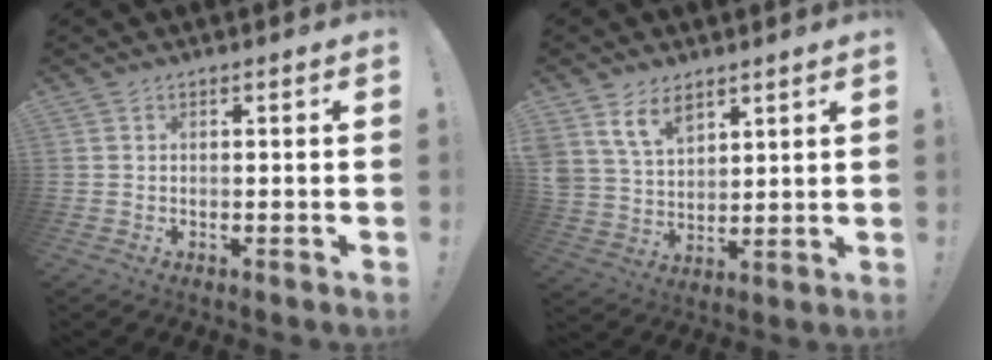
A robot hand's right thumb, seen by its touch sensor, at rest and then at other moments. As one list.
[{"total": 9.9, "force": [7.0, 5.6, 4.1], "torque": [-0.080, -0.038, 0.138]}]